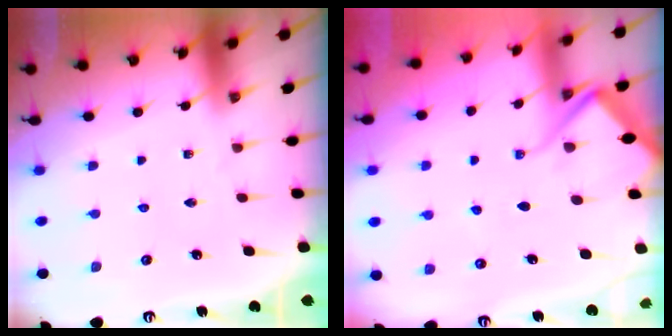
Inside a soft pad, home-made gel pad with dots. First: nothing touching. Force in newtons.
{"total": 7.7, "press": 7.6, "slide": 0.9}